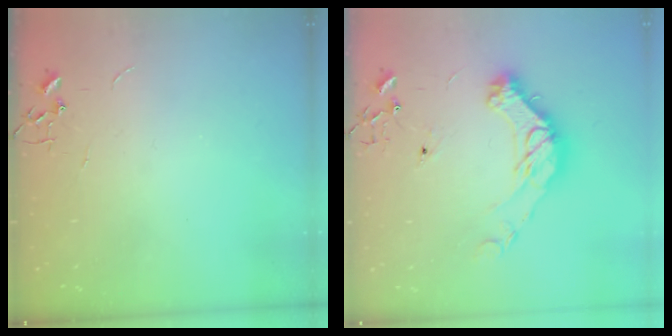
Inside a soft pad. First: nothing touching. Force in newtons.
{"total": 17.2, "press": 17.1, "slide": 1.8}